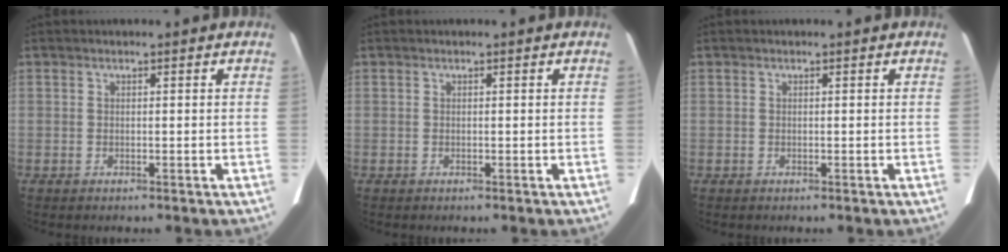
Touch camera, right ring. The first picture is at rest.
{"total": 0.0}
{"total": 0.0}